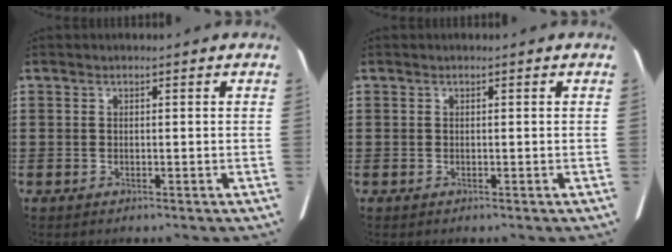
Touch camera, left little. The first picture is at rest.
{"total": 0.0}